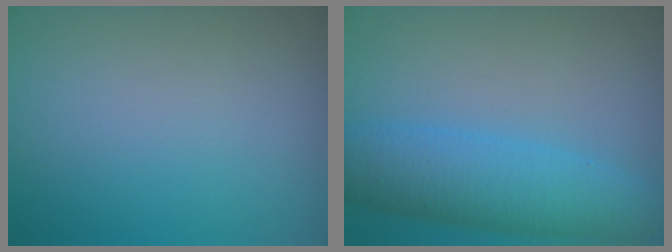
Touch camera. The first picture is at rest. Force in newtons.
{"total": 6.0, "press": 6.0, "slide": 0.2}